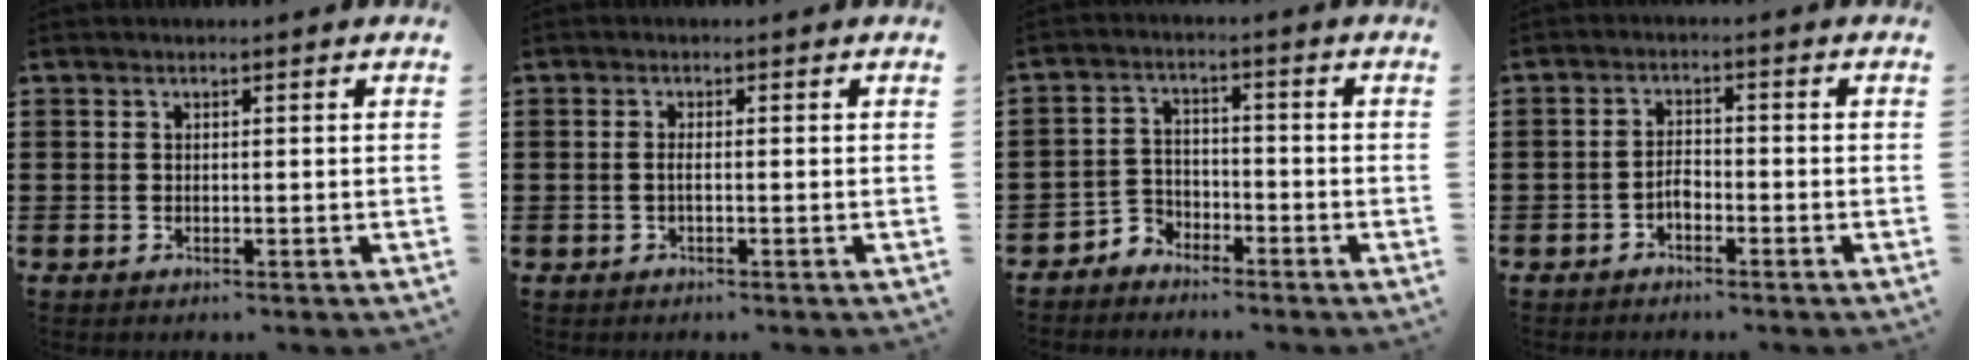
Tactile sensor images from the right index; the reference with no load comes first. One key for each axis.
{"total": 1.1, "fx": -0.4, "fy": 0.1, "fz": 1.0, "tx": -0.027, "ty": -0.005, "tz": -0.010}
{"total": 3.5, "fx": -3.2, "fy": 1.6, "fz": 0.1, "tx": -0.014, "ty": 0.006, "tz": -0.068}
{"total": 2.1, "fx": -1.4, "fy": 1.0, "fz": 1.3, "tx": -0.028, "ty": 0.005, "tz": -0.028}